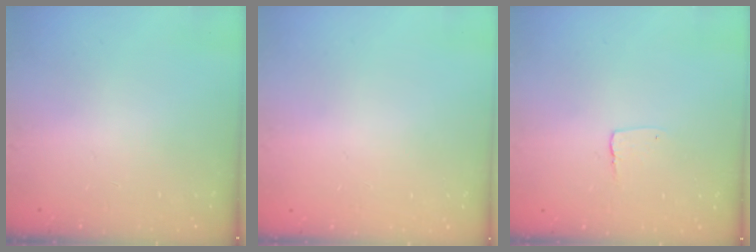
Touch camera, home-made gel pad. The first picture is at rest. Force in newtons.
{"total": 0.0}
{"total": 2.9, "press": 2.9, "slide": 0.2}